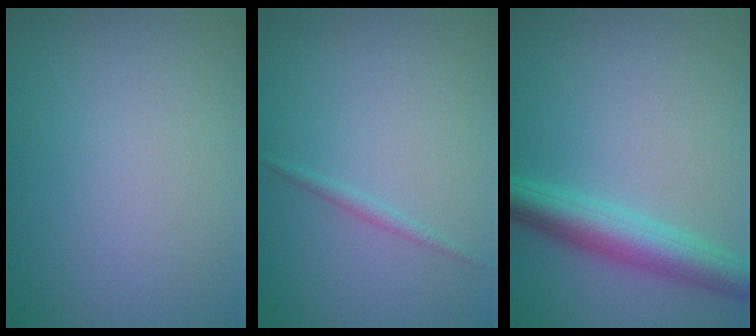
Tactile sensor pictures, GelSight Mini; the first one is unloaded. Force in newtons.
{"total": 0.8, "press": 0.8, "slide": 0.0}
{"total": 4.7, "press": 4.7, "slide": 0.1}